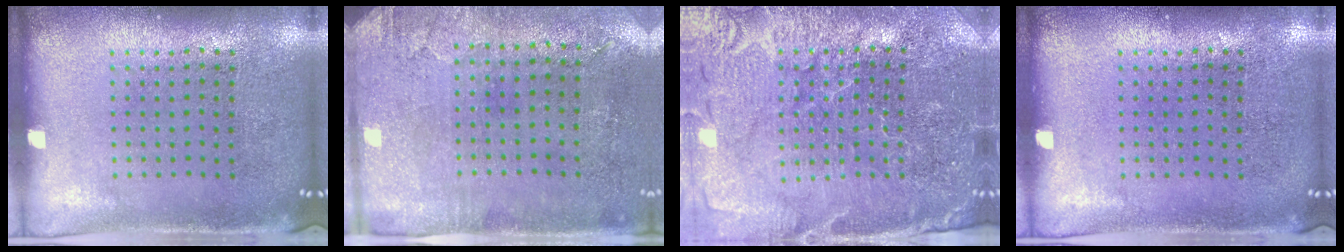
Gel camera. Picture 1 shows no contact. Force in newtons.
{"total": 2.9, "press": 2.4, "slide": 1.7}
{"total": 4.0, "press": 3.8, "slide": 1.3}
{"total": 0.0}